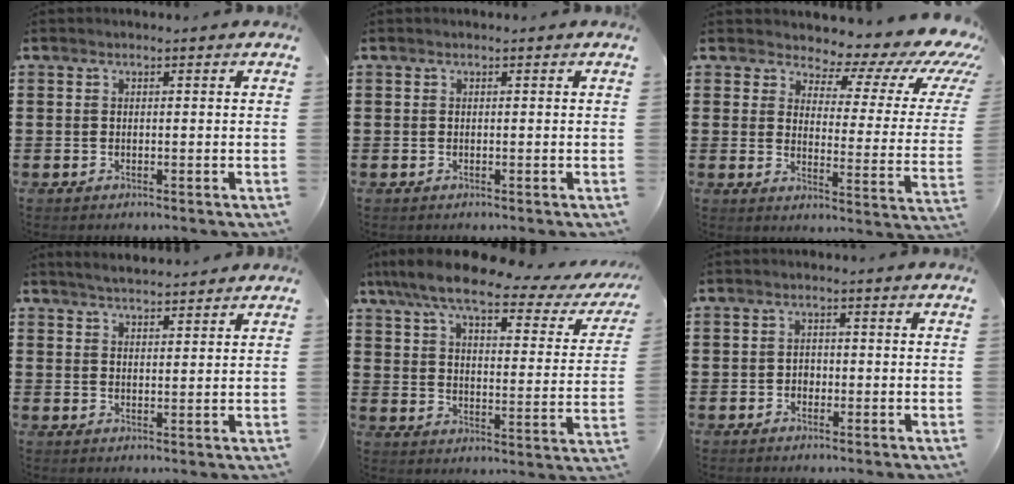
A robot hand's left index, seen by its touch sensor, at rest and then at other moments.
{"total": 0.0}
{"total": 5.8, "force": [4.3, 2.2, 3.1], "torque": [-0.062, -0.038, 0.067]}
{"total": 3.0, "force": [2.9, 0.0, 0.3], "torque": [-0.015, -0.005, 0.054]}
{"total": 8.5, "force": [6.5, 1.4, 5.3], "torque": [-0.130, -0.031, 0.109]}
{"total": 1.2, "force": [-0.4, 1.0, 0.5], "torque": [-0.013, 0.003, -0.010]}